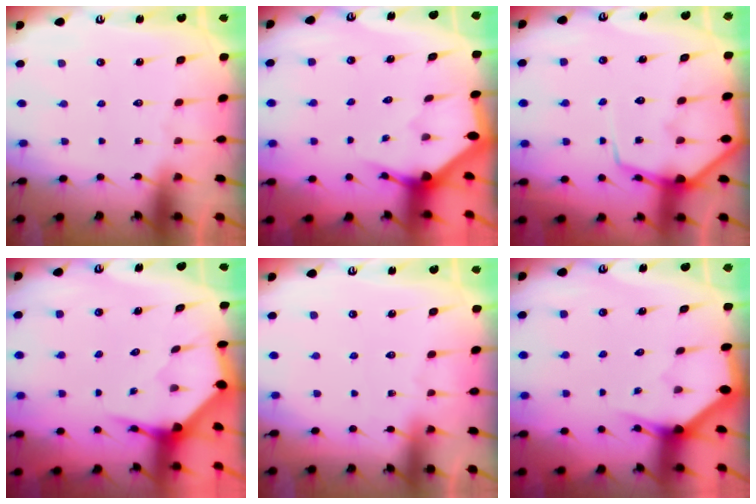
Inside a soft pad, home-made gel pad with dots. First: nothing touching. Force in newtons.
{"total": 2.9, "press": 2.9, "slide": 0.1}
{"total": 9.8, "press": 9.7, "slide": 1.1}
{"total": 3.9, "press": 3.9, "slide": 0.5}
{"total": 2.5, "press": 2.5, "slide": 0.4}
{"total": 3.1, "press": 3.1, "slide": 0.2}